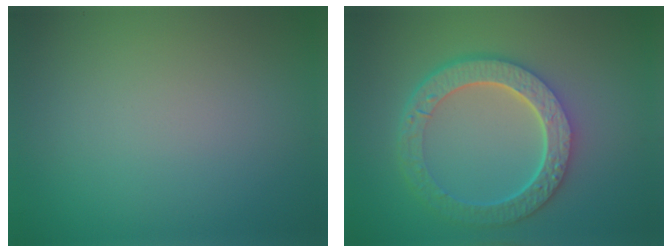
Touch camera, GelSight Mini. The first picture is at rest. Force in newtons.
{"total": 6.4, "press": 4.8, "slide": 4.3}